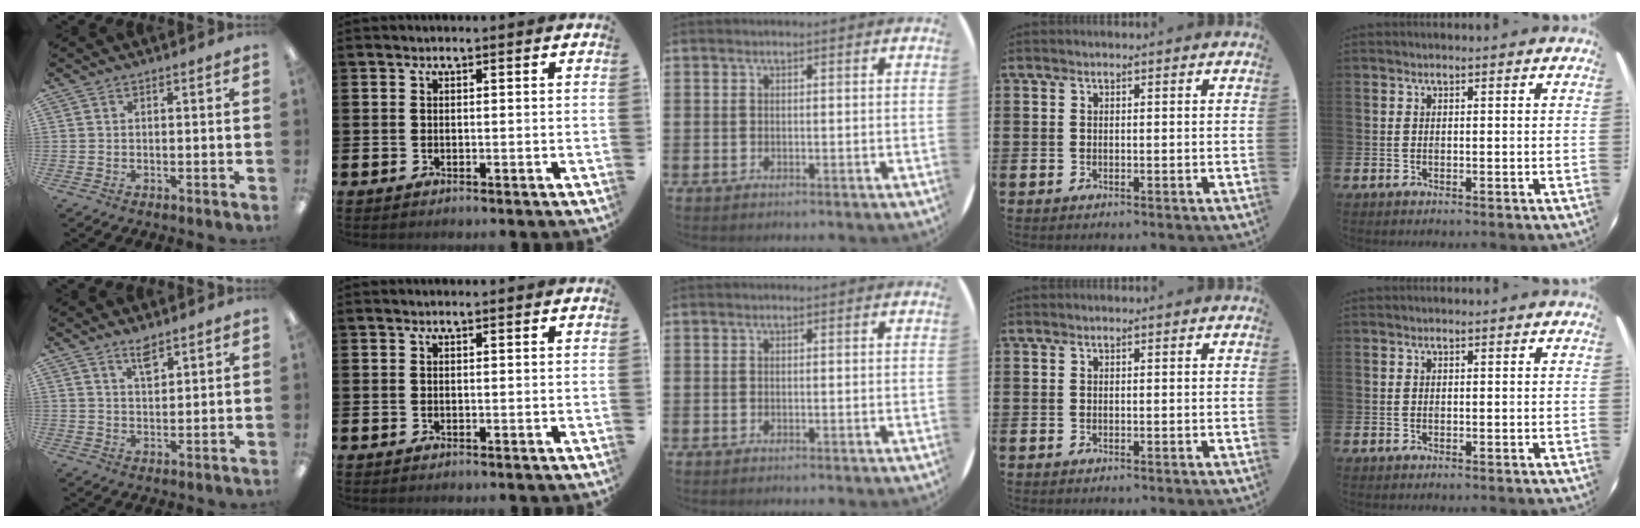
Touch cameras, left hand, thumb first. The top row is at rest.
{"thumb": {"total": 4.7, "force": [3.6, 1.6, 2.6], "torque": [-0.035, -0.019, 0.061]}}